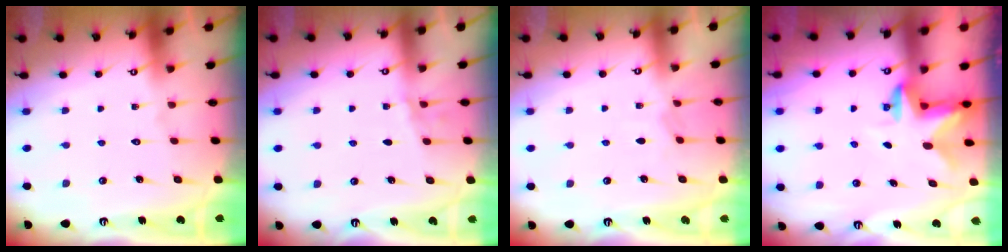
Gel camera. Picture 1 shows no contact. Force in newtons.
{"total": 2.4, "press": 2.3, "slide": 0.3}
{"total": 2.6, "press": 2.5, "slide": 0.5}
{"total": 2.7, "press": 2.6, "slide": 0.5}